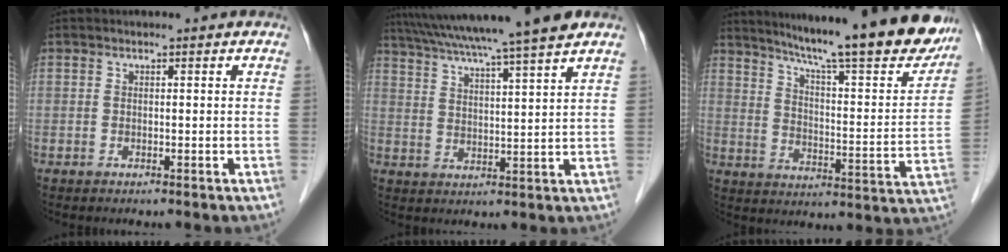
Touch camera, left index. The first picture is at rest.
{"total": 16.3, "force": [13.8, -1.5, 8.5], "torque": [-0.152, 0.010, 0.203]}
{"total": 23.4, "force": [20.1, 1.5, 11.9], "torque": [-0.184, -0.049, 0.270]}